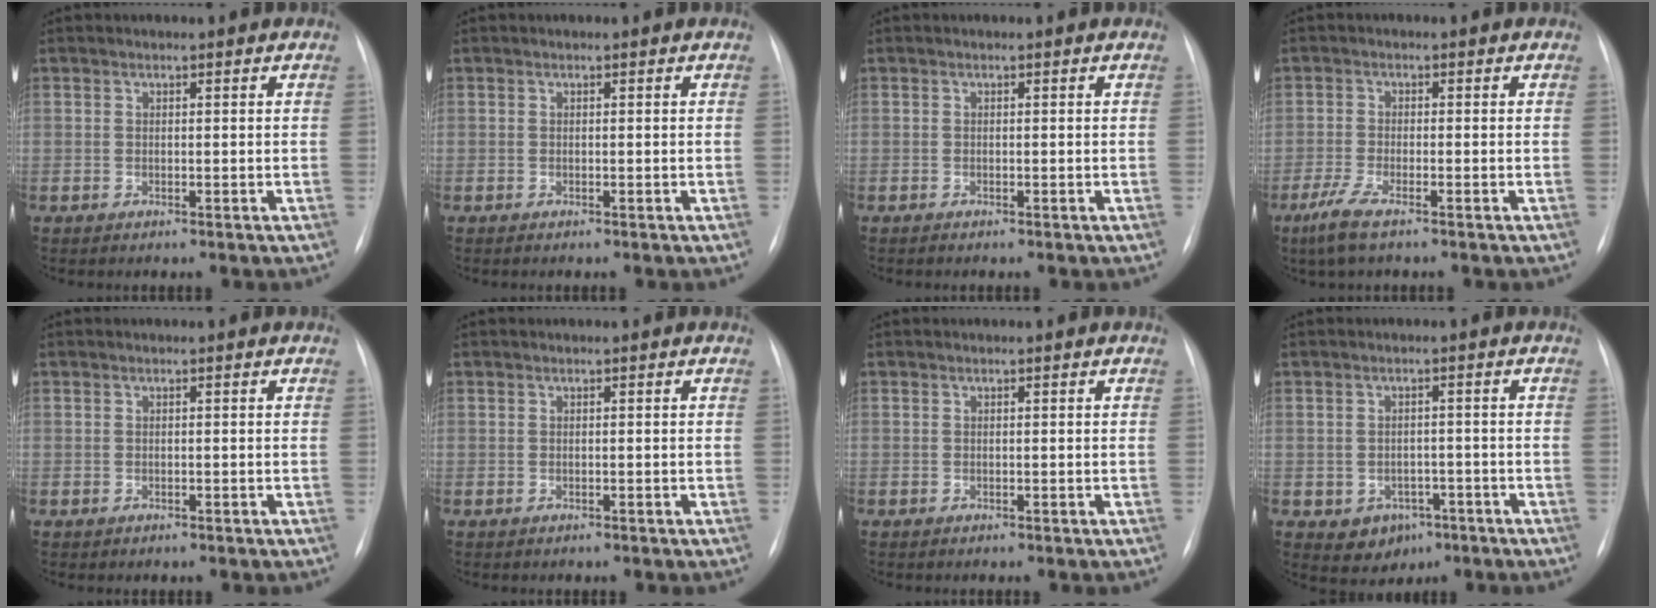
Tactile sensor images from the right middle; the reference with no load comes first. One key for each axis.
{"total": 0.0}
{"total": 0.0}
{"total": 4.4, "fx": -2.9, "fy": 0.5, "fz": 3.2, "tx": -0.081, "ty": -0.014, "tz": -0.058}
{"total": 0.0}
{"total": 0.0}
{"total": 0.0}
{"total": 4.9, "fx": -2.3, "fy": 3.8, "fz": 1.9, "tx": -0.028, "ty": 0.005, "tz": -0.018}